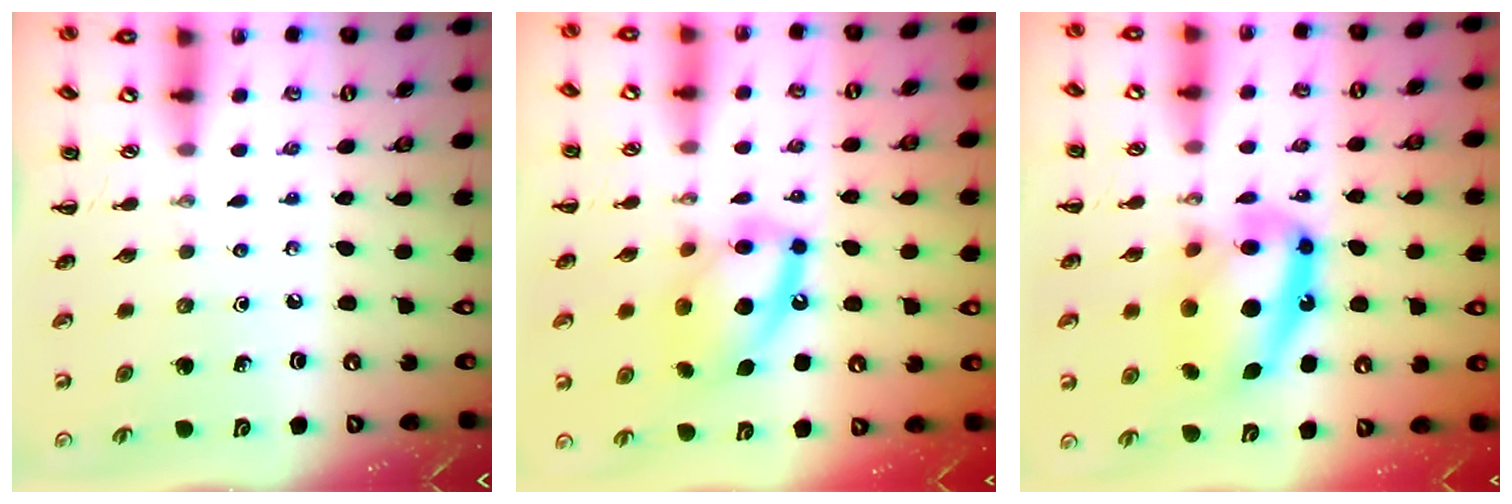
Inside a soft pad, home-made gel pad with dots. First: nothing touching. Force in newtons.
{"total": 14.1, "press": 13.8, "slide": 2.9}
{"total": 15.9, "press": 15.4, "slide": 3.7}